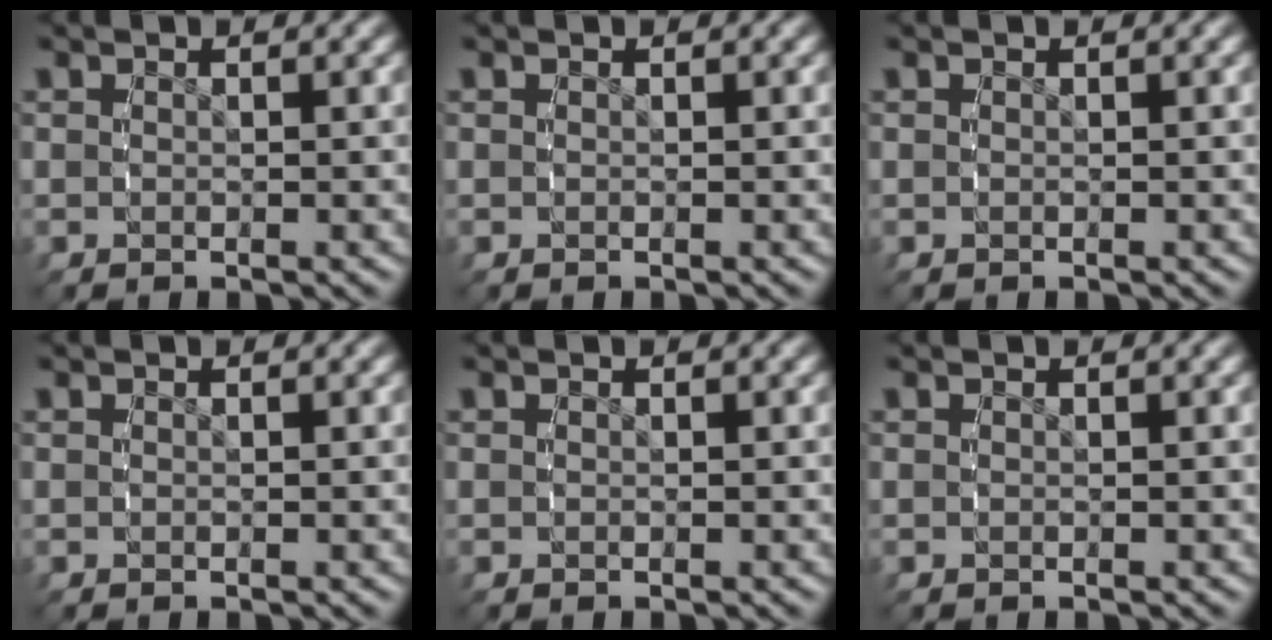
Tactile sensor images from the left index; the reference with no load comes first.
{"total": 0.0}
{"total": 0.0}
{"total": 0.0}
{"total": 0.0}
{"total": 0.0}